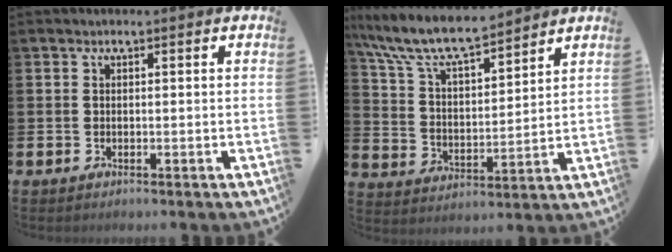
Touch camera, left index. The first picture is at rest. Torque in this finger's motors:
{"motor_torque": [0.18, -0.30, 0.94, 0.21]}